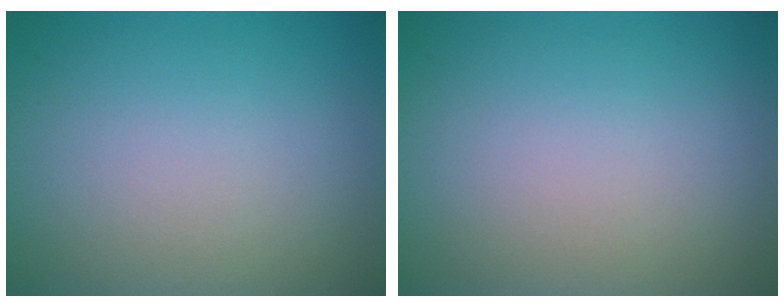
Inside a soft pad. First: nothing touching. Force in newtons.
{"total": 0.0}